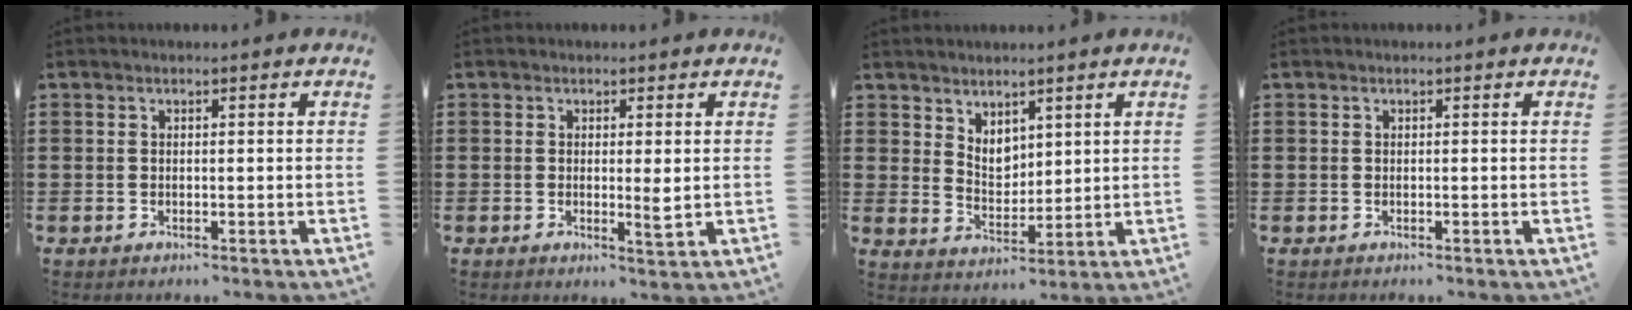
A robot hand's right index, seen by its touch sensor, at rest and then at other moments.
{"total": 2.6, "force": [0.1, 0.2, 2.6], "torque": [-0.049, -0.002, 0.001]}
{"total": 4.1, "force": [3.2, 2.4, 1.1], "torque": [-0.033, -0.003, 0.060]}
{"total": 0.0}